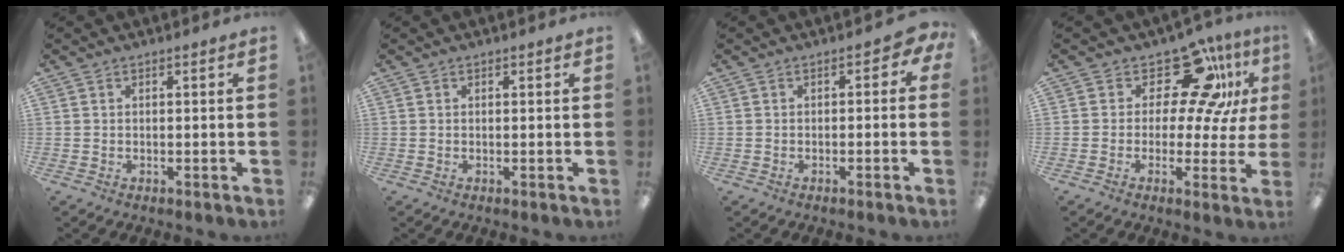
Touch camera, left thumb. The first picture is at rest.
{"total": 0.6, "force": [0.4, 0.5, 0.1], "torque": [0.007, 0.000, 0.005]}
{"total": 2.2, "force": [-0.9, 1.7, 1.2], "torque": [-0.013, 0.007, -0.019]}
{"total": 14.9, "force": [9.2, 7.1, 9.3], "torque": [-0.137, -0.063, 0.157]}